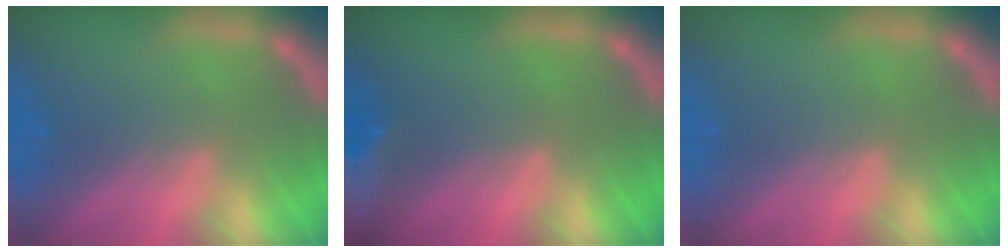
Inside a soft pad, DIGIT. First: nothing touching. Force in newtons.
{"total": 10.0}
{"total": 0.0}